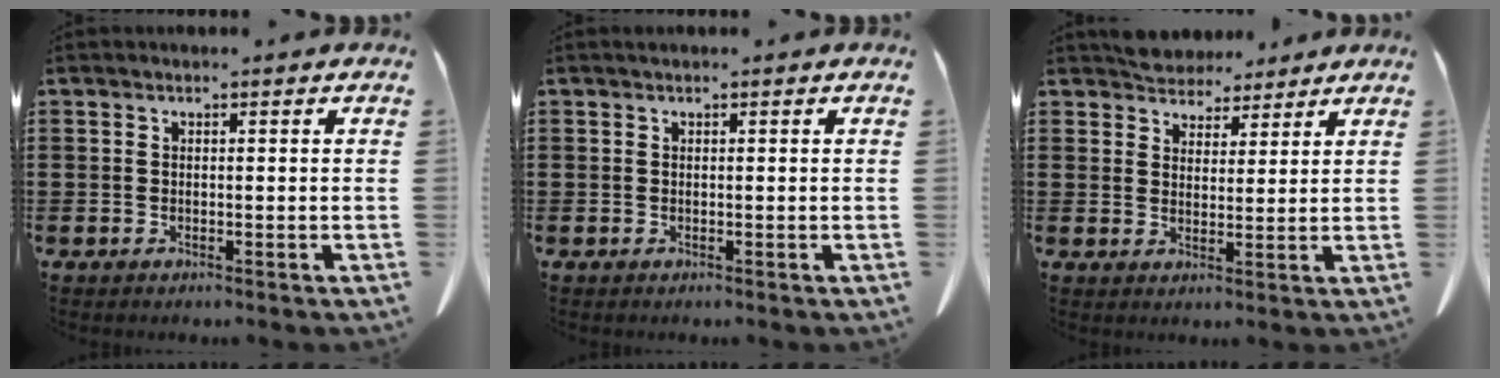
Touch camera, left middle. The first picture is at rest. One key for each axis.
{"total": 0.0}
{"total": 4.4, "fx": 4.2, "fy": 1.4, "fz": -0.1, "tx": -0.015, "ty": -0.008, "tz": 0.080}